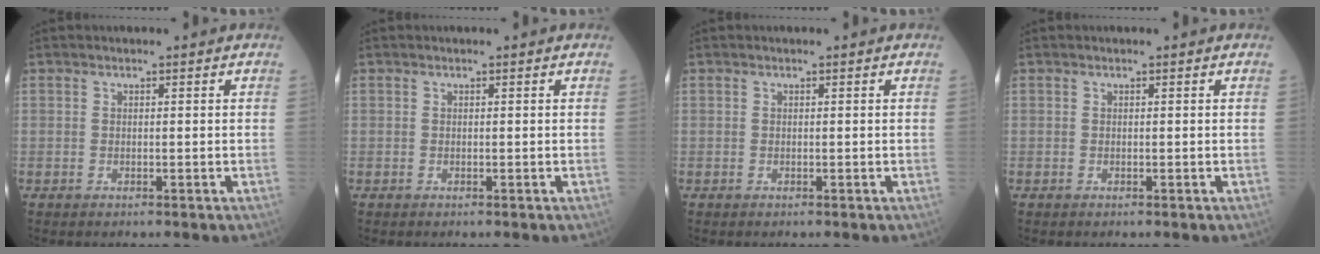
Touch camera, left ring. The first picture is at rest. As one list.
[{"total": 0.0}, {"total": 0.0}, {"total": 0.0}]